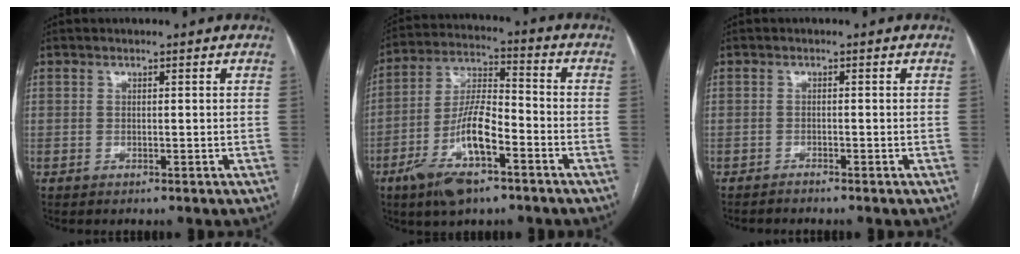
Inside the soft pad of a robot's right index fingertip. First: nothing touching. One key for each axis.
{"total": 13.0, "fx": -6.2, "fy": 3.3, "fz": 11.0, "tx": -0.221, "ty": -0.005, "tz": -0.111}
{"total": 0.9, "fx": -0.8, "fy": -0.3, "fz": 0.0, "tx": -0.005, "ty": -0.004, "tz": -0.013}